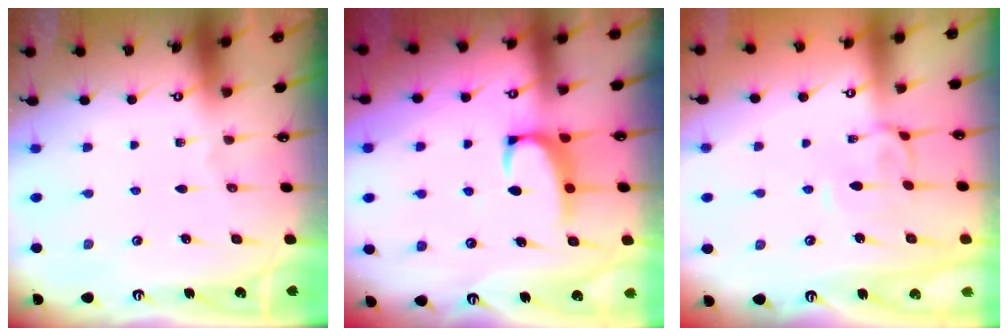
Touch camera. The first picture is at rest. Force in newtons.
{"total": 2.6, "press": 2.5, "slide": 0.7}
{"total": 2.4, "press": 2.4, "slide": 0.6}